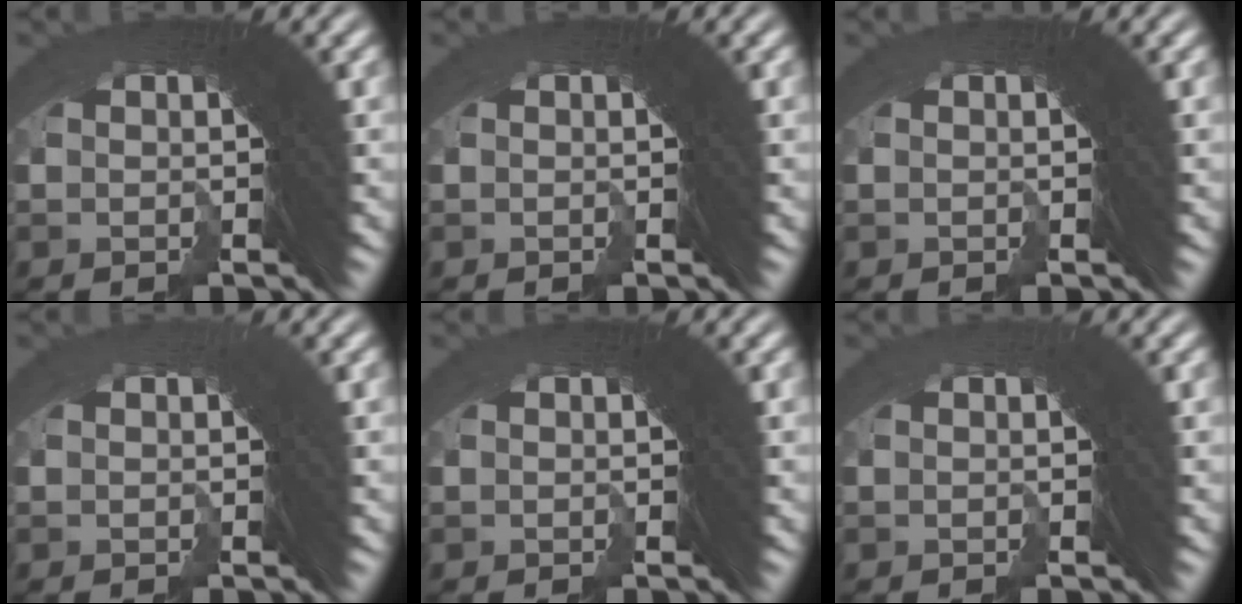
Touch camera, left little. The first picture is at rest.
{"total": 0.0}
{"total": 0.0}
{"total": 0.9, "force": [-0.2, -0.3, -0.8], "torque": [0.010, 0.000, -0.005]}
{"total": 0.0}
{"total": 0.6, "force": [-0.2, -0.1, -0.6], "torque": [0.008, 0.001, -0.005]}